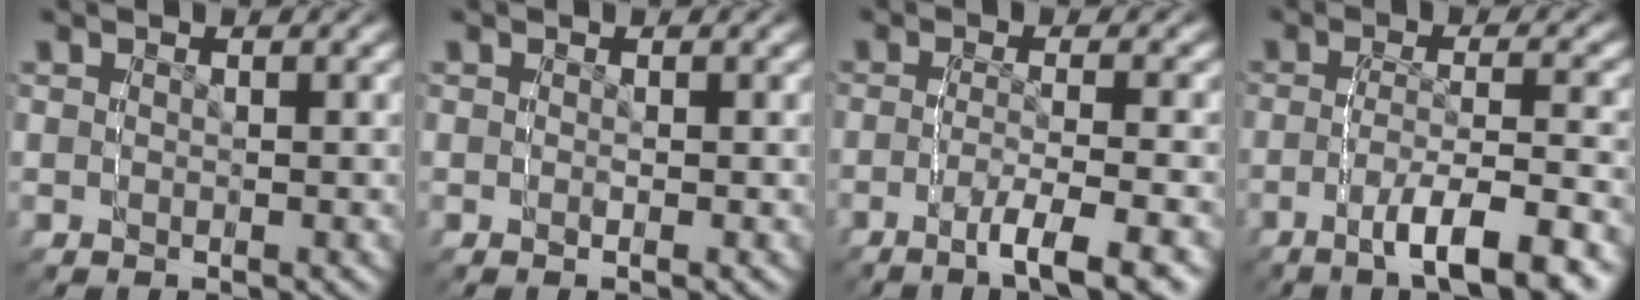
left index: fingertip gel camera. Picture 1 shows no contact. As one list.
[{"total": 0.7, "force": [-0.1, -0.6, -0.3], "torque": [0.002, 0.004, -0.002]}, {"total": 3.3, "force": [-1.8, -2.5, 1.4], "torque": [-0.010, 0.023, -0.040]}, {"total": 3.5, "force": [-2.3, -1.4, 2.2], "torque": [-0.021, 0.033, -0.044]}]